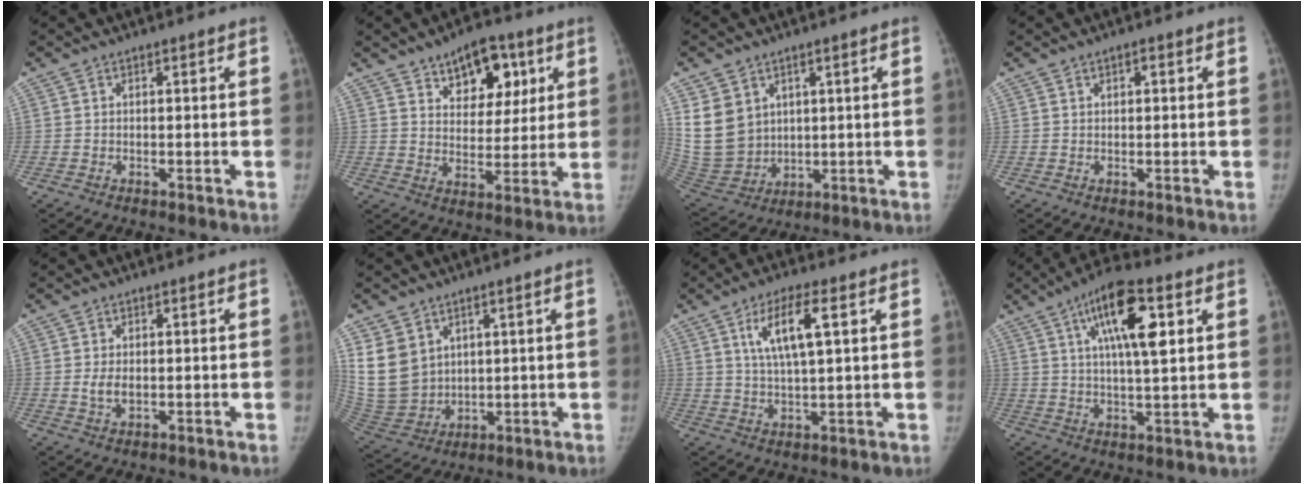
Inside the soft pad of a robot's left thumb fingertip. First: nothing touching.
{"total": 12.3, "force": [6.3, 7.4, 7.6], "torque": [-0.063, -0.027, 0.096]}
{"total": 12.6, "force": [4.3, 10.2, 6.0], "torque": [-0.099, -0.021, 0.114]}
{"total": 1.1, "force": [0.4, 0.7, 0.8], "torque": [-0.008, 0.001, 0.006]}
{"total": 3.0, "force": [-0.1, 1.9, 2.3], "torque": [-0.042, -0.004, 0.001]}
{"total": 13.0, "force": [4.8, 10.3, 6.4], "torque": [-0.111, -0.021, 0.124]}
{"total": 8.9, "force": [3.2, 2.3, 8.0], "torque": [-0.155, -0.007, 0.063]}
{"total": 14.1, "force": [5.2, 4.4, 12.3], "torque": [-0.199, -0.004, 0.080]}